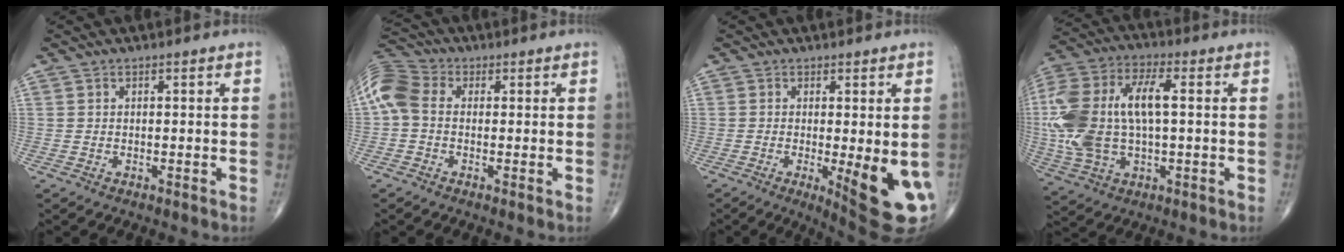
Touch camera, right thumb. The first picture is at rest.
{"total": 7.9, "force": [0.2, 5.7, 5.4], "torque": [-0.119, 0.023, -0.010]}
{"total": 11.6, "force": [-2.8, 2.9, 10.9], "torque": [-0.126, -0.021, -0.028]}
{"total": 20.9, "force": [1.2, 10.4, 18.1], "torque": [-0.409, 0.017, 0.020]}